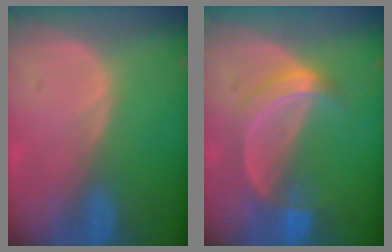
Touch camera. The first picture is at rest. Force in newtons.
{"total": 5.3, "press": 5.2, "slide": 1.2}